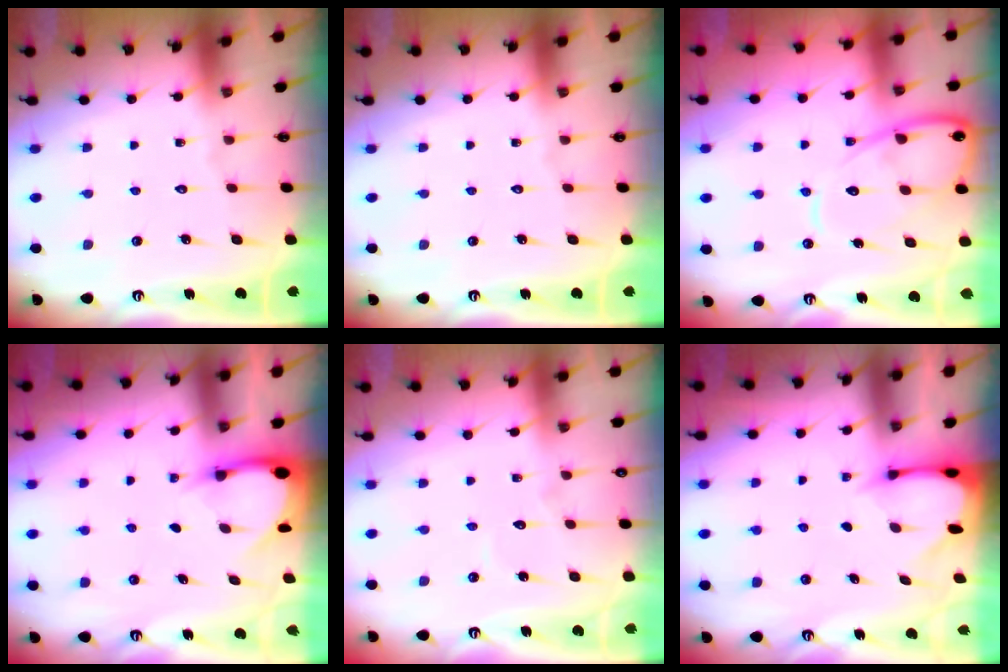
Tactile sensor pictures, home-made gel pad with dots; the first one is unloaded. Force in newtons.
{"total": 0.0}
{"total": 11.9, "press": 11.9, "slide": 1.2}
{"total": 3.6, "press": 3.6, "slide": 0.2}
{"total": 3.2, "press": 3.2, "slide": 0.2}
{"total": 2.6, "press": 2.6, "slide": 0.3}